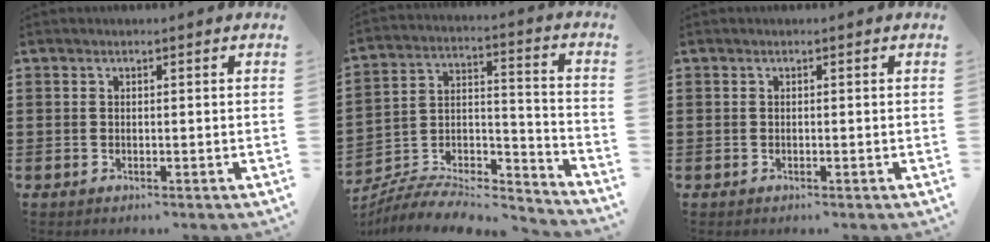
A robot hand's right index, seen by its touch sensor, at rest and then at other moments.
{"total": 7.1, "force": [-6.5, 1.9, 2.0], "torque": [-0.028, 0.008, -0.128]}
{"total": 0.0}